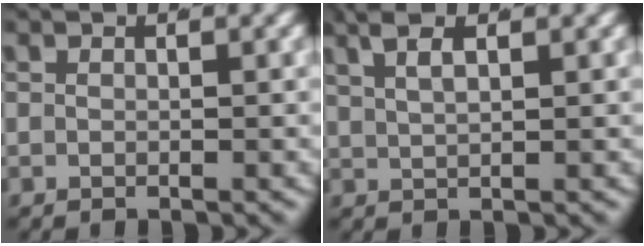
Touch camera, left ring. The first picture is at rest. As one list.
[{"total": 3.8, "force": [2.5, 1.2, 2.5], "torque": [-0.036, 0.012, 0.043]}]